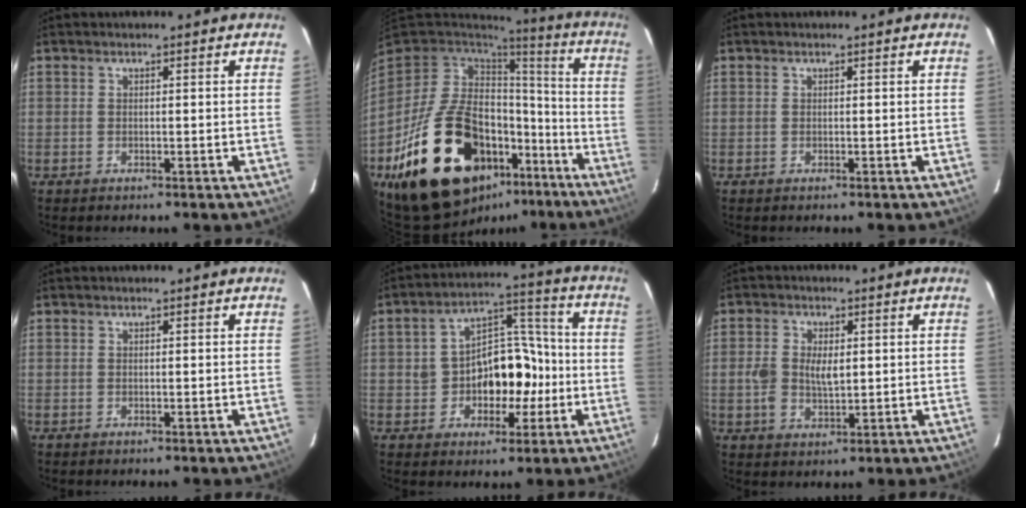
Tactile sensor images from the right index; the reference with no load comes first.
{"total": 28.4, "force": [-14.2, 16.2, 18.5], "torque": [-0.355, -0.001, -0.201]}
{"total": 0.0}
{"total": 0.0}
{"total": 11.6, "force": [-2.1, 8.4, 7.7], "torque": [-0.138, 0.035, -0.018]}
{"total": 5.6, "force": [0.2, 3.3, 4.5], "torque": [-0.090, 0.001, 0.002]}